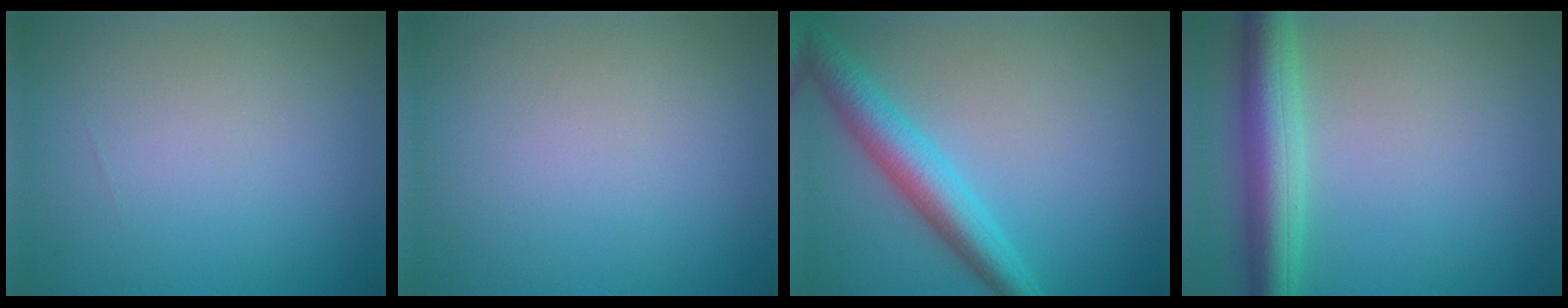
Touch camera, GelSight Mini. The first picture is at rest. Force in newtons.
{"total": 0.0}
{"total": 5.2, "press": 5.2, "slide": 0.1}
{"total": 5.7, "press": 5.7, "slide": 0.2}